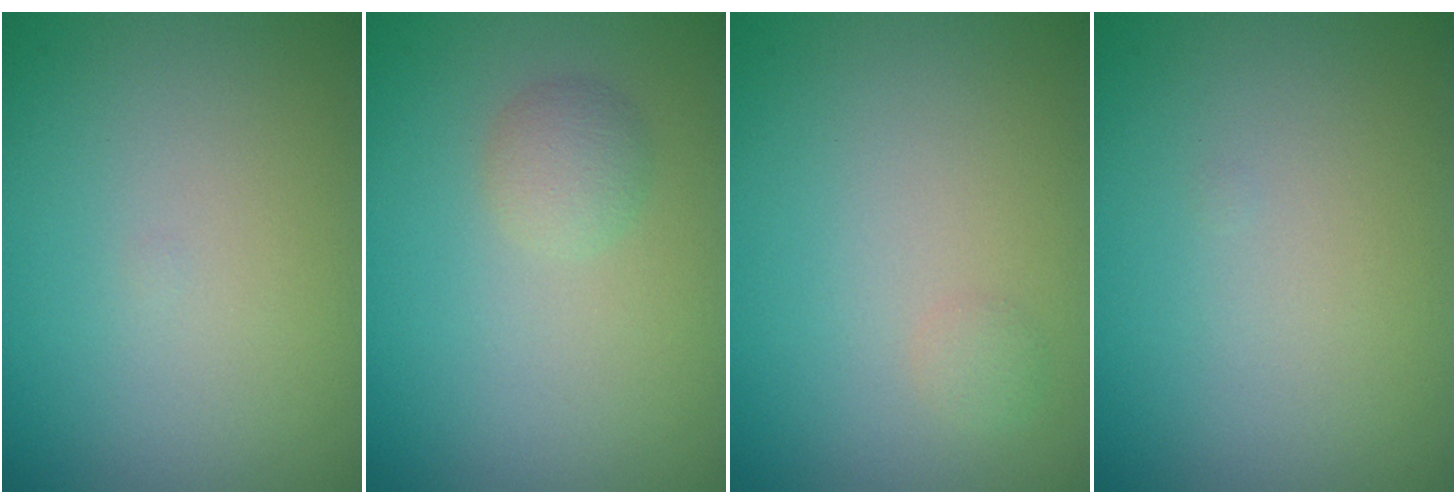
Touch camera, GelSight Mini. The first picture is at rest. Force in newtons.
{"total": 1.6, "press": 1.6, "slide": 0.0}
{"total": 0.7, "press": 0.7, "slide": 0.0}
{"total": 0.0}